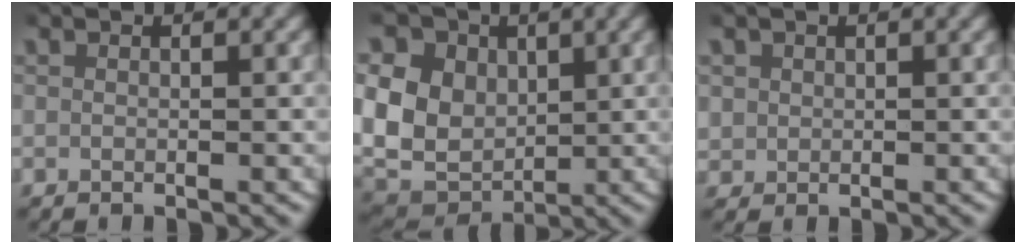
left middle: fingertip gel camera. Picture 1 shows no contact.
{"total": 16.0, "force": [2.2, 14.0, 7.4], "torque": [-0.185, -0.016, 0.025]}
{"total": 1.9, "force": [0.7, 1.7, 0.6], "torque": [-0.019, -0.003, 0.020]}